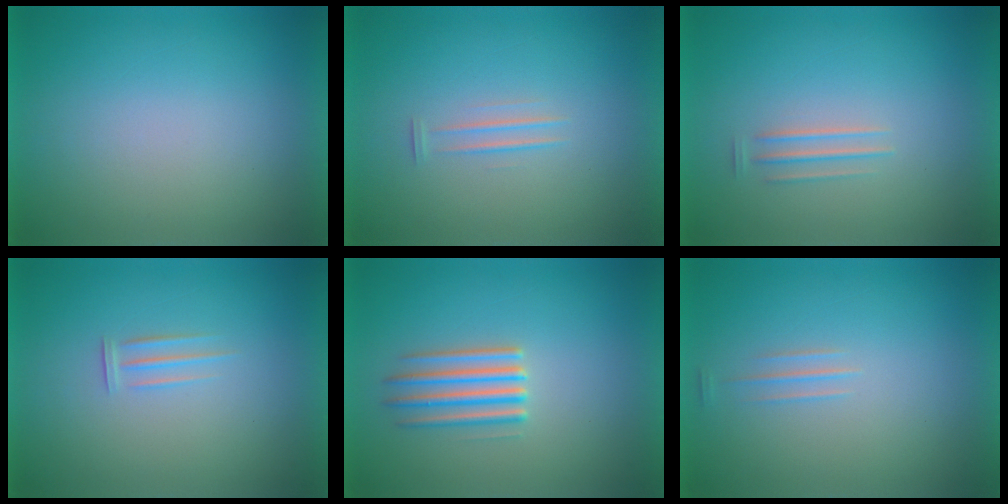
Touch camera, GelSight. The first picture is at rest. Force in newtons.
{"total": 1.7}
{"total": 1.6}
{"total": 1.9}
{"total": 2.5}
{"total": 1.2}